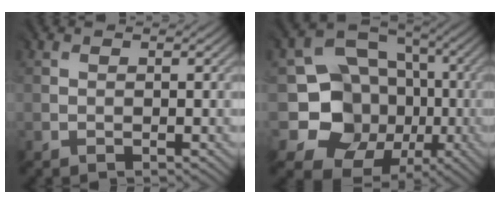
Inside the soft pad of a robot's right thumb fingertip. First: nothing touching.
{"total": 12.7, "force": [-2.0, 11.4, 5.3], "torque": [-0.118, -0.029, -0.048]}